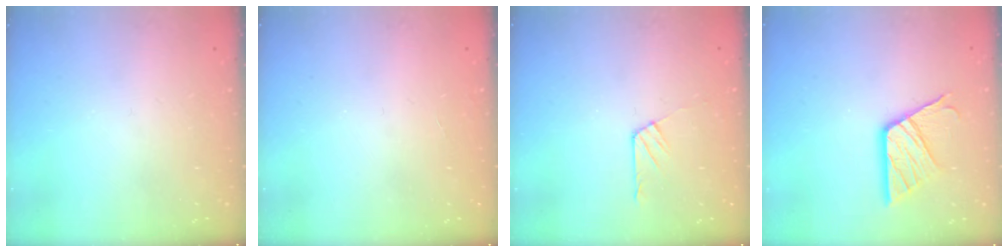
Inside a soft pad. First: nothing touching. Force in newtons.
{"total": 0.0}
{"total": 5.5, "press": 5.5, "slide": 1.0}
{"total": 13.0, "press": 13.0, "slide": 1.1}